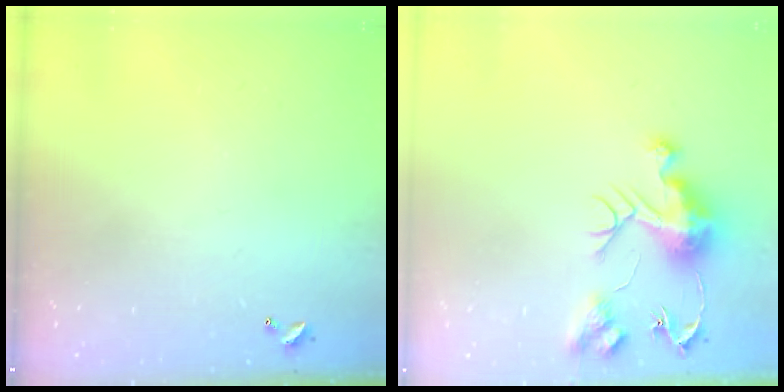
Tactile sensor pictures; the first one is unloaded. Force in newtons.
{"total": 10.9, "press": 10.9, "slide": 0.9}